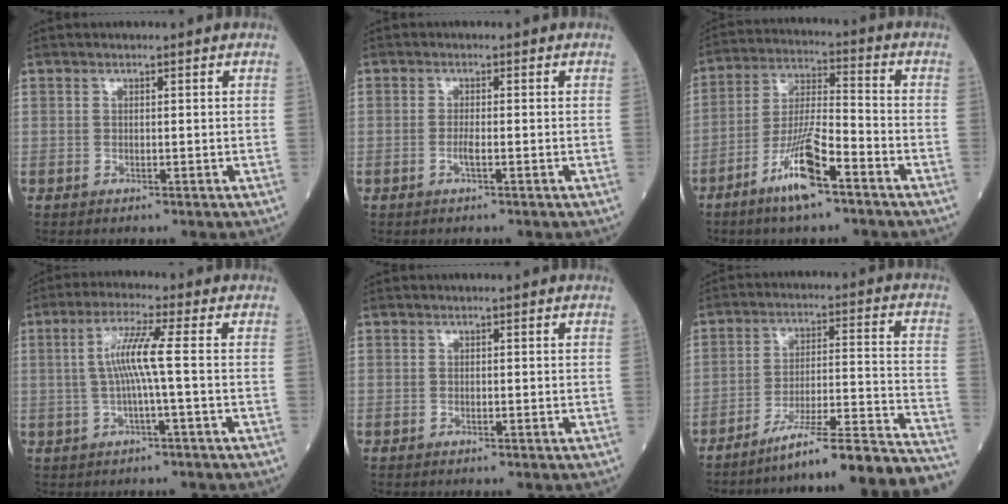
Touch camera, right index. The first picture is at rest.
{"total": 1.5, "force": [-0.6, 0.0, 1.4], "torque": [-0.029, -0.001, -0.013]}
{"total": 10.7, "force": [-6.3, 1.4, 8.5], "torque": [-0.170, -0.008, -0.118]}
{"total": 6.1, "force": [0.0, -0.7, 6.1], "torque": [-0.125, 0.012, 0.001]}
{"total": 0.0}
{"total": 20.7, "force": [-19.0, -1.5, 8.1], "torque": [-0.070, 0.013, -0.274]}